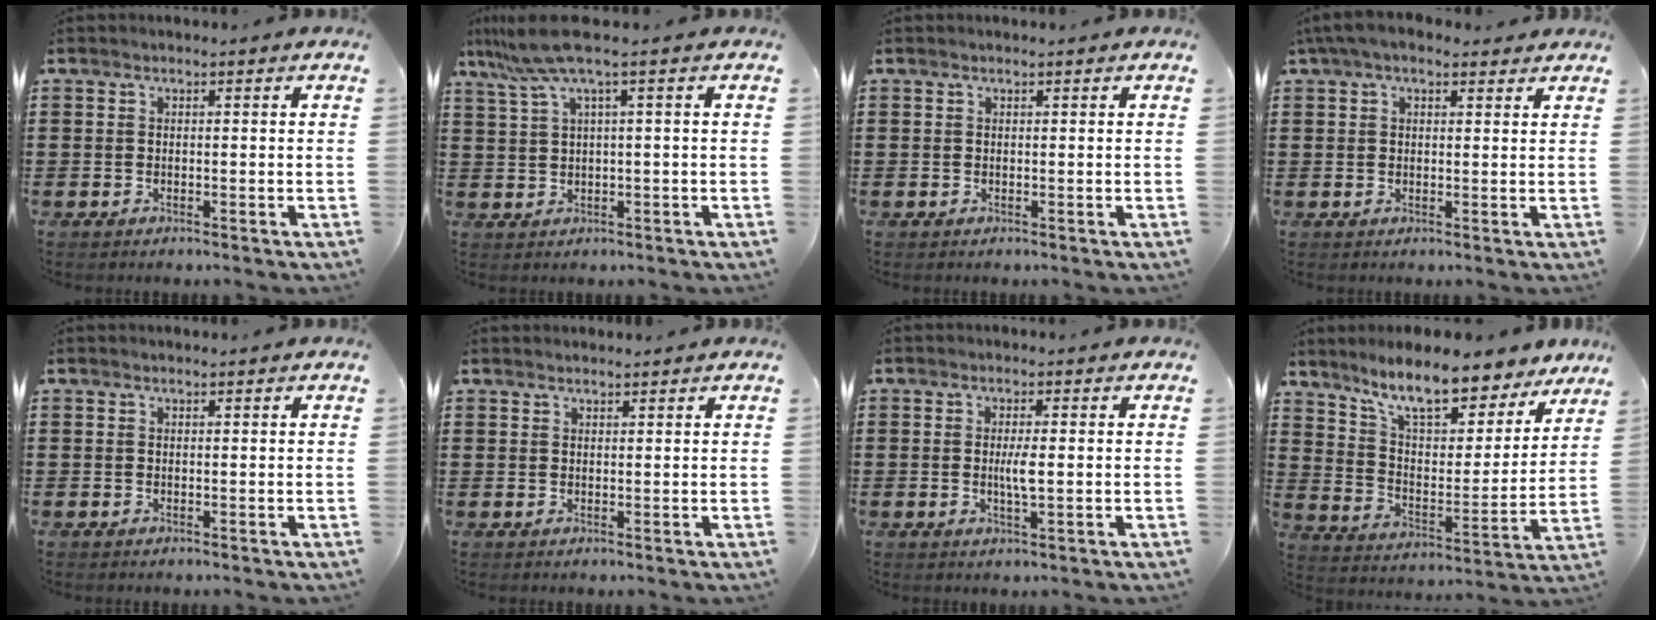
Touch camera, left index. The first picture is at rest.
{"total": 5.9, "force": [2.5, -0.1, 5.4], "torque": [-0.124, -0.013, 0.041]}
{"total": 0.0}
{"total": 4.3, "force": [3.1, 1.6, 2.5], "torque": [-0.056, 0.003, 0.057]}
{"total": 0.0}
{"total": 1.3, "force": [1.2, 0.3, 0.0], "torque": [-0.003, 0.001, 0.024]}
{"total": 2.9, "force": [0.0, 0.5, 2.9], "torque": [-0.055, -0.003, -0.001]}
{"total": 10.6, "force": [9.0, 1.8, 5.2], "torque": [-0.121, -0.056, 0.153]}